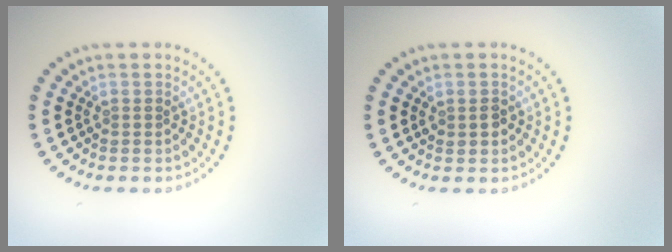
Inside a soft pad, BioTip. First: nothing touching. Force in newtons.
{"total": 1.3, "press": 1.3, "slide": 0.2}